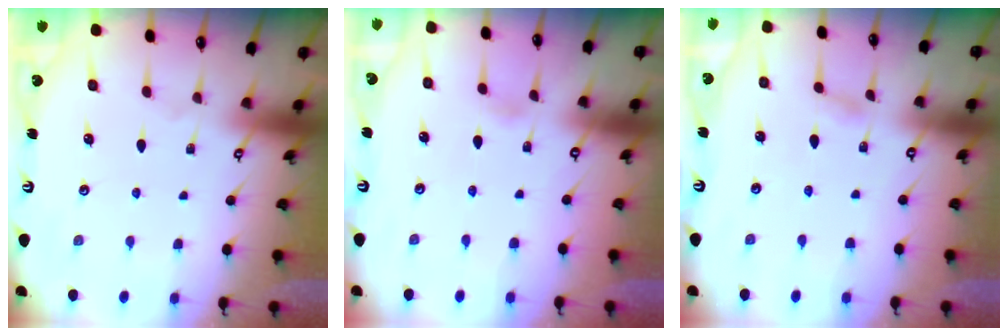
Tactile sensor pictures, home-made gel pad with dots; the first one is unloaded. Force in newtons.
{"total": 2.4, "press": 2.4, "slide": 0.3}
{"total": 2.1, "press": 2.1, "slide": 0.3}